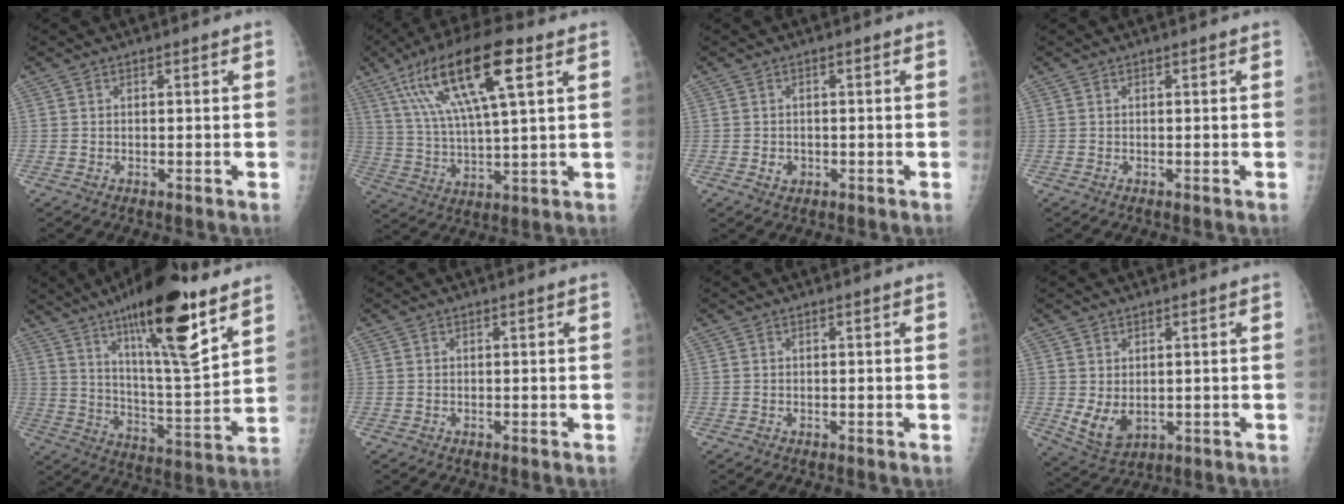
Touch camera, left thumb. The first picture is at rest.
{"total": 18.3, "force": [8.1, 4.7, 15.8], "torque": [-0.293, -0.007, 0.145]}
{"total": 1.8, "force": [-0.5, 1.5, 0.8], "torque": [-0.005, 0.003, -0.002]}
{"total": 0.0}
{"total": 20.6, "force": [12.3, 4.5, 15.8], "torque": [-0.233, -0.062, 0.203]}
{"total": 0.0}
{"total": 0.0}
{"total": 5.8, "force": [-0.1, 3.9, 4.3], "torque": [-0.069, -0.016, 0.018]}